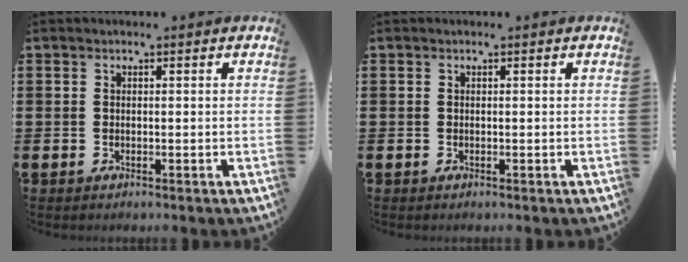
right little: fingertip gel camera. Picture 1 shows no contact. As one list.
[{"total": 0.0}]